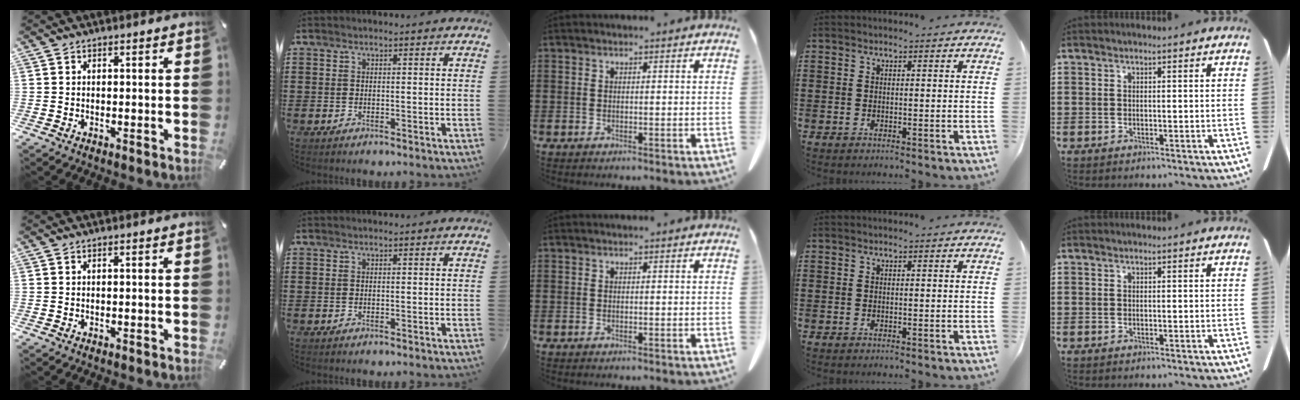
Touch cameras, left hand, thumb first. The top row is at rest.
{}